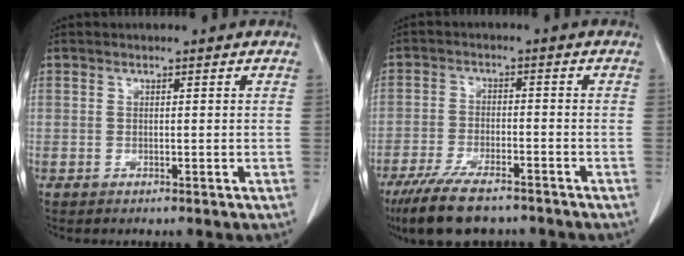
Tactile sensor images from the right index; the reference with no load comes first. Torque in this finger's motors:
{"motor_torque": [1.01, -0.97, 0.23, 0.14]}